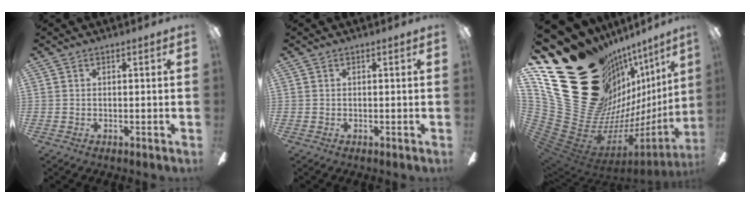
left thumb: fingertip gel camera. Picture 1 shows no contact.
{"total": 0.0}
{"total": 34.0, "force": [14.8, 22.1, 21.2], "torque": [-0.277, -0.185, 0.372]}